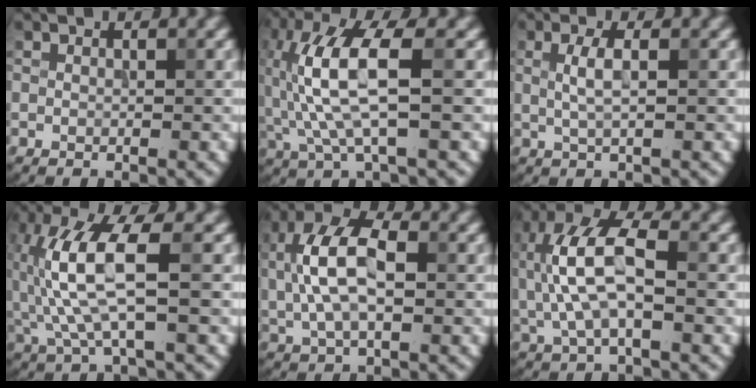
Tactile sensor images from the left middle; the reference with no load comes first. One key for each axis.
{"total": 7.6, "fx": 0.1, "fy": 2.3, "fz": 7.2, "tx": -0.168, "ty": 0.015, "tz": 0.002}
{"total": 2.1, "fx": 0.4, "fy": 0.5, "fz": 2.0, "tx": -0.041, "ty": 0.002, "tz": 0.007}
{"total": 7.4, "fx": 0.1, "fy": 2.1, "fz": 7.1, "tx": -0.169, "ty": 0.011, "tz": 0.002}
{"total": 7.3, "fx": 0.8, "fy": 3.9, "fz": 6.2, "tx": -0.132, "ty": 0.013, "tz": 0.010}
{"total": 7.5, "fx": 0.4, "fy": 3.4, "fz": 6.7, "tx": -0.149, "ty": 0.016, "tz": 0.002}